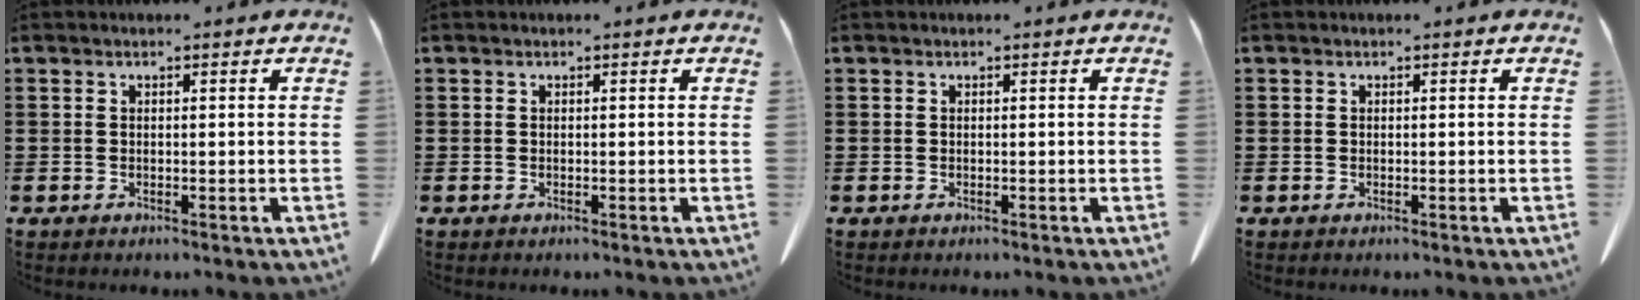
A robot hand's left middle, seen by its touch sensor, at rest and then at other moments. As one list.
[{"total": 0.0}, {"total": 0.0}, {"total": 0.0}]